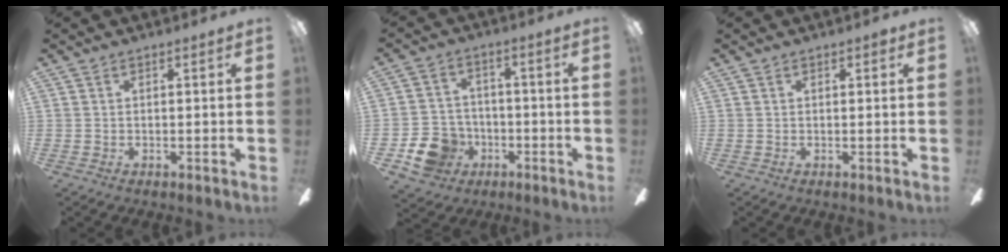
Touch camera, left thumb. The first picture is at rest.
{"total": 10.8, "force": [-5.0, 8.7, 3.9], "torque": [-0.089, 0.037, -0.086]}
{"total": 0.9, "force": [0.5, 0.3, 0.6], "torque": [-0.007, 0.000, 0.007]}